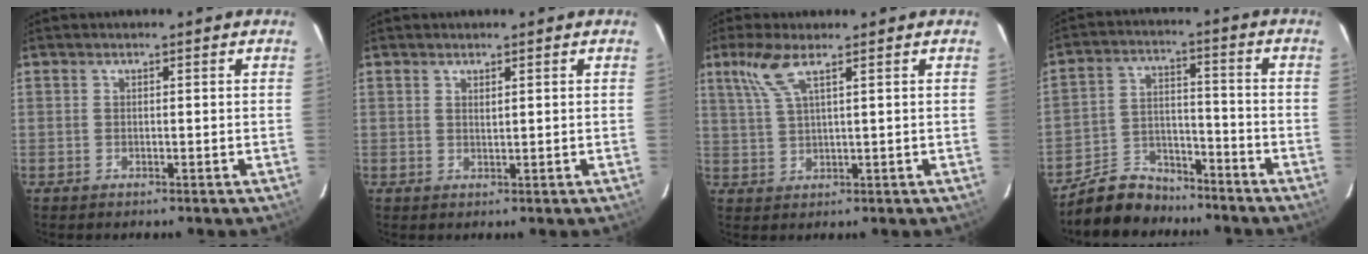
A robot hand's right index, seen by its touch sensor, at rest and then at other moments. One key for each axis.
{"total": 1.0, "fx": 0.6, "fy": 0.3, "fz": 0.7, "tx": -0.013, "ty": 0.001, "tz": 0.011}
{"total": 5.9, "fx": 3.4, "fy": 1.3, "fz": 4.7, "tx": -0.106, "ty": 0.009, "tz": 0.073}
{"total": 10.4, "fx": -8.9, "fy": 4.7, "fz": 2.3, "tx": -0.067, "ty": 0.022, "tz": -0.148}